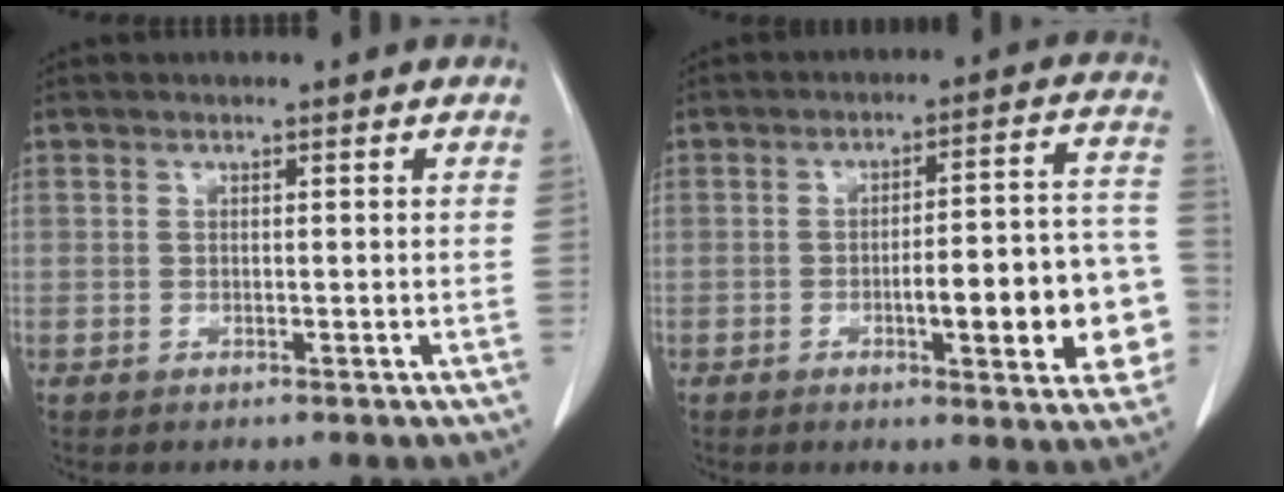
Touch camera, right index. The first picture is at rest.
{"total": 14.9, "force": [-3.9, 3.3, 14.0], "torque": [-0.142, 0.031, -0.040]}